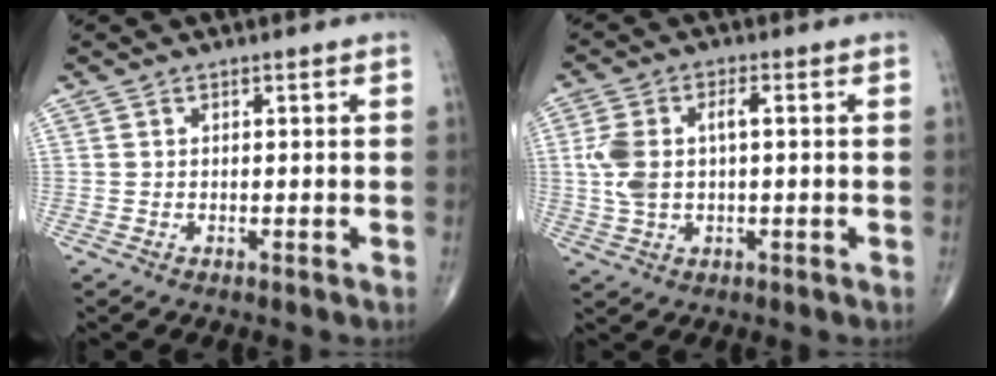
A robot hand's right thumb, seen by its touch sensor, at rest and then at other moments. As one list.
[{"total": 7.7, "force": [0.5, 4.0, 6.6], "torque": [-0.153, 0.019, 0.011]}]